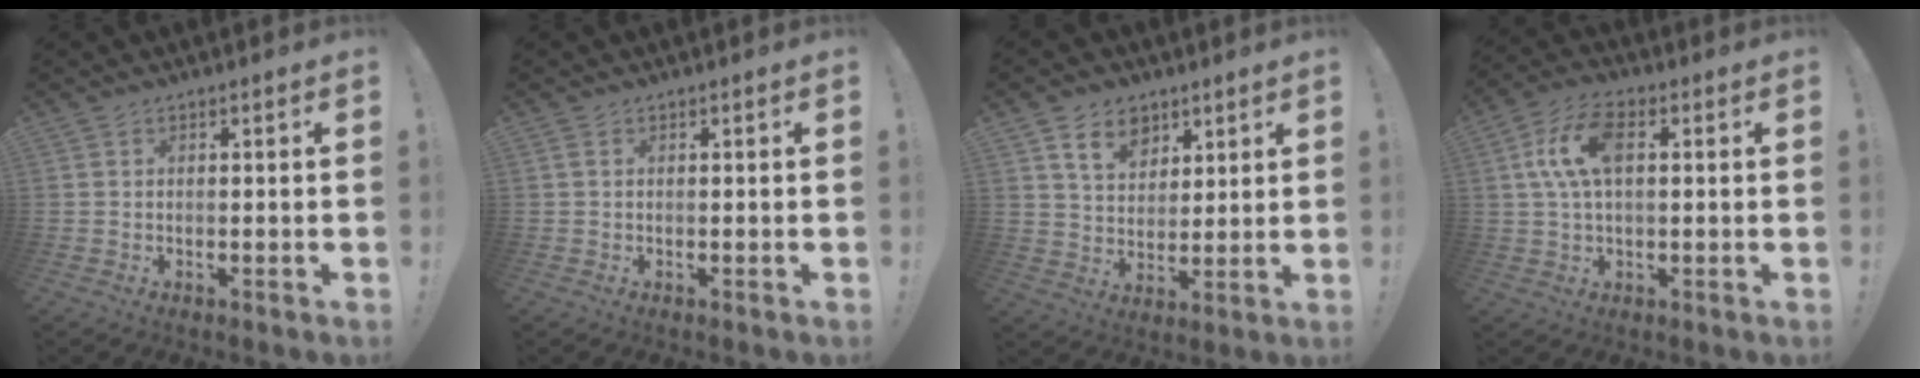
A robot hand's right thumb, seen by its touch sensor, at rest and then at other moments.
{"total": 0.7, "force": [0.1, 0.0, 0.7], "torque": [-0.016, 0.002, 0.001]}
{"total": 9.7, "force": [5.9, 6.8, 3.7], "torque": [-0.053, -0.025, 0.112]}
{"total": 11.0, "force": [2.5, 6.0, 8.9], "torque": [-0.177, 0.008, 0.044]}